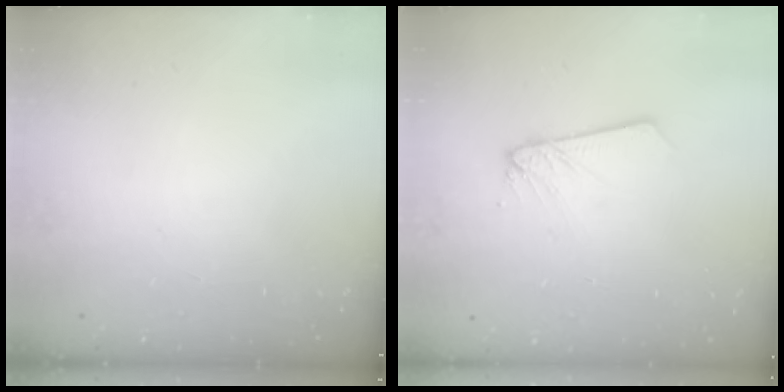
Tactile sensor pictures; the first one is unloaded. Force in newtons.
{"total": 2.5, "press": 2.5, "slide": 0.1}